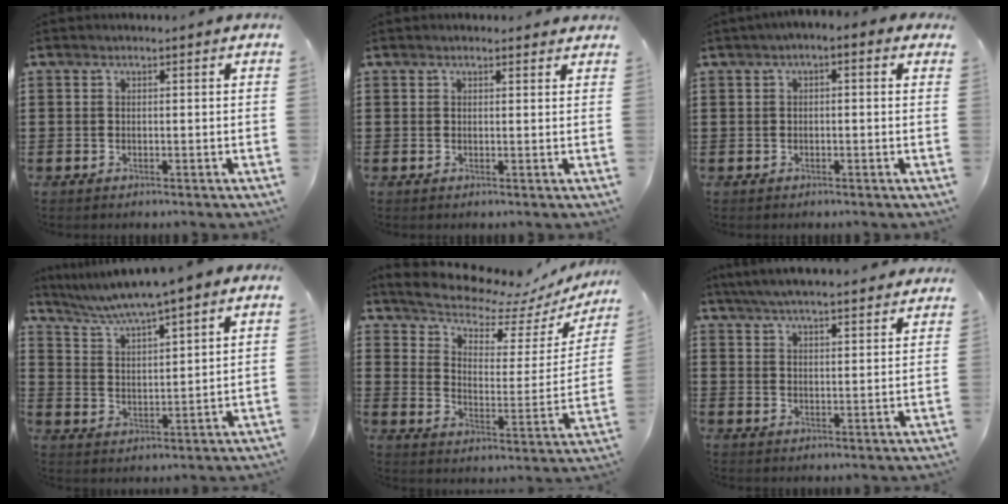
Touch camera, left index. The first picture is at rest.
{"total": 1.0, "force": [0.9, 0.3, 0.3], "torque": [-0.007, 0.002, 0.018]}
{"total": 1.4, "force": [-0.5, 0.5, 1.2], "torque": [-0.023, 0.002, -0.013]}
{"total": 5.4, "force": [4.8, -0.4, 2.6], "torque": [-0.070, -0.026, 0.078]}
{"total": 8.0, "force": [7.5, 1.9, 2.1], "torque": [-0.065, -0.062, 0.127]}
{"total": 5.4, "force": [5.2, -0.1, 1.5], "torque": [-0.046, -0.019, 0.094]}